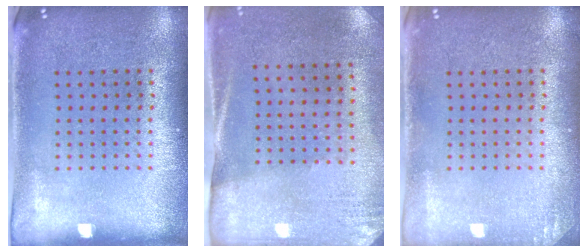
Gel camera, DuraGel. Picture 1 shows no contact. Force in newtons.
{"total": 2.6, "press": 2.3, "slide": 1.3}
{"total": 1.0, "press": 1.0, "slide": 0.1}